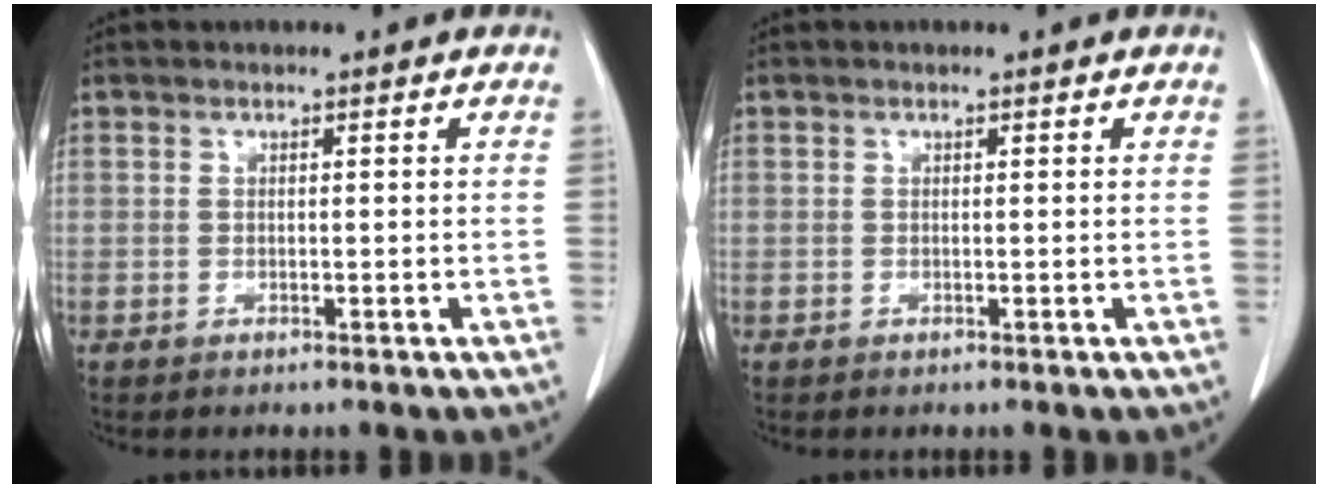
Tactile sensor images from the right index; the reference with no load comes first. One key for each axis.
{"total": 0.0}